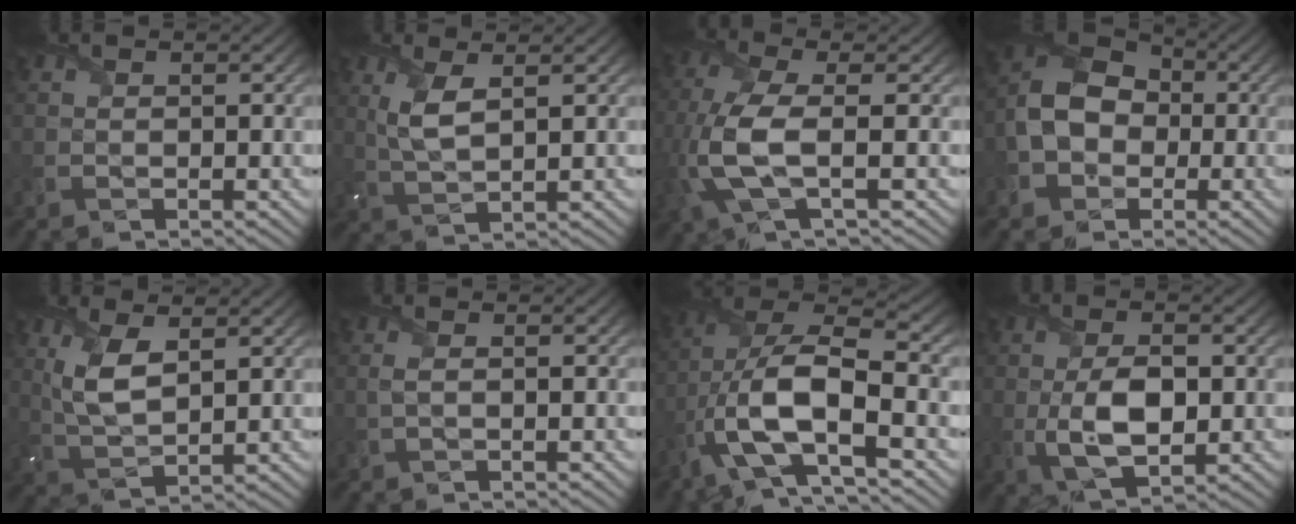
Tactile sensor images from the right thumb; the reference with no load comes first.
{"total": 4.3, "force": [1.6, 1.4, 3.7], "torque": [-0.095, -0.002, 0.034]}
{"total": 7.7, "force": [-1.2, 2.8, 7.1], "torque": [-0.183, 0.003, -0.030]}
{"total": 8.7, "force": [-1.6, 6.9, 5.0], "torque": [-0.105, -0.005, -0.043]}
{"total": 6.0, "force": [2.2, 2.5, 5.0], "torque": [-0.120, -0.004, 0.049]}
{"total": 1.2, "force": [0.0, 0.3, 1.1], "torque": [-0.026, 0.004, -0.003]}
{"total": 14.2, "force": [-4.9, 5.6, 12.1], "torque": [-0.272, -0.015, -0.091]}
{"total": 7.1, "force": [-0.7, 3.7, 6.0], "torque": [-0.126, -0.006, -0.013]}